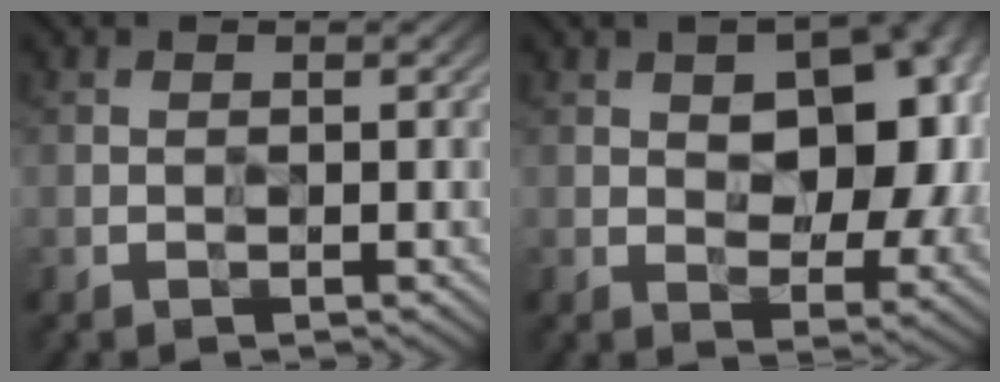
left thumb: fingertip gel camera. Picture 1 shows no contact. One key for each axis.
{"total": 13.7, "fx": 2.2, "fy": 8.3, "fz": 10.7, "tx": -0.118, "ty": 0.003, "tz": 0.045}